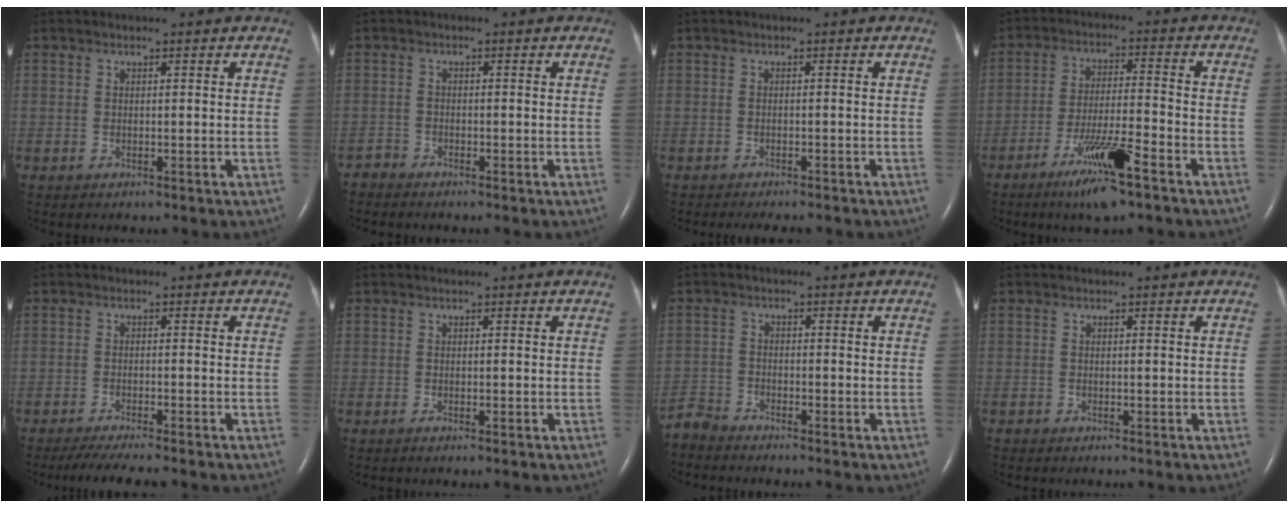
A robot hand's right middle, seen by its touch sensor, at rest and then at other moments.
{"total": 1.1, "force": [-1.0, 0.0, -0.4], "torque": [0.011, -0.005, -0.021]}
{"total": 4.9, "force": [-4.3, 0.9, 2.1], "torque": [-0.024, -0.008, -0.056]}
{"total": 9.8, "force": [-6.1, 0.2, 7.7], "torque": [-0.147, -0.022, -0.107]}
{"total": 7.3, "force": [-6.2, 0.4, 3.8], "torque": [-0.058, -0.020, -0.097]}
{"total": 0.8, "force": [-0.5, 0.1, 0.6], "torque": [-0.016, -0.002, -0.005]}
{"total": 3.1, "force": [-3.1, 0.0, -0.3], "torque": [0.009, -0.017, -0.063]}
{"total": 0.0}